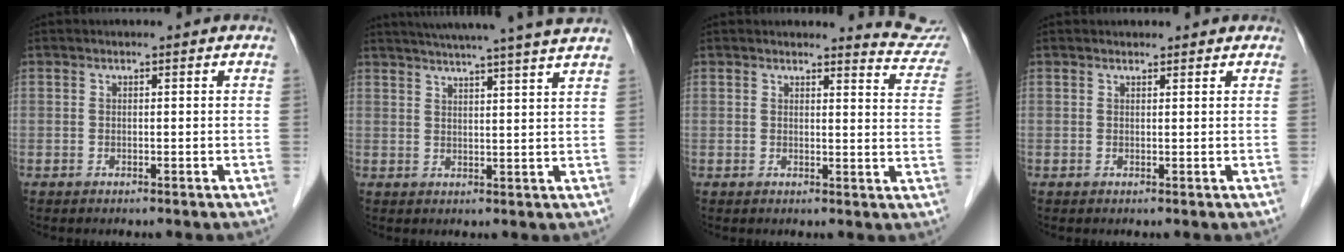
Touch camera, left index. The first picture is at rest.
{"total": 16.5, "force": [14.6, -1.4, 7.5], "torque": [-0.125, -0.006, 0.187]}
{"total": 6.9, "force": [6.9, 0.4, 0.0], "torque": [0.011, -0.052, 0.052]}
{"total": 1.8, "force": [1.6, 0.7, 0.3], "torque": [-0.006, 0.012, 0.020]}